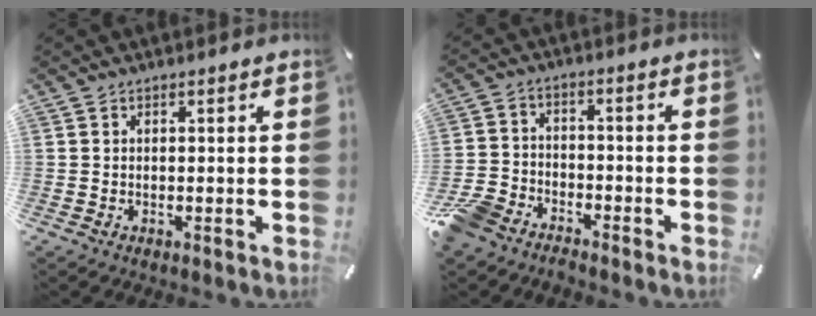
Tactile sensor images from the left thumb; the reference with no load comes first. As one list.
[{"total": 7.6, "force": [-6.7, 3.3, 1.8], "torque": [-0.050, 0.027, -0.136]}]